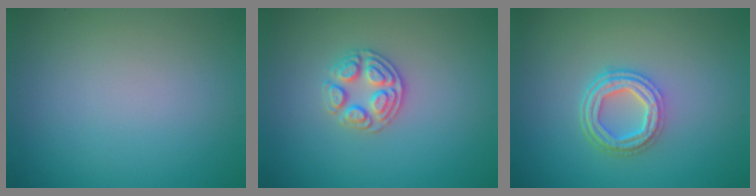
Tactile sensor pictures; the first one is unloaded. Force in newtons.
{"total": 2.7, "press": 2.6, "slide": 0.8}
{"total": 4.1, "press": 3.0, "slide": 2.8}